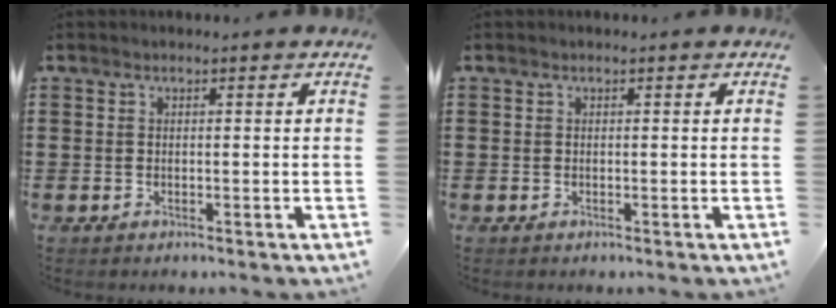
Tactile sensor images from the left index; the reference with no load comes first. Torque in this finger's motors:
{"motor_torque": [0.00, 0.00, 0.00, 0.00]}